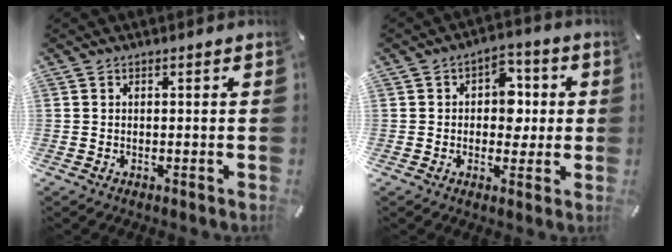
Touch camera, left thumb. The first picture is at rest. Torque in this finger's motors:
{"motor_torque": [1.32, 1.12, 0.70, 0.06, 0.04]}